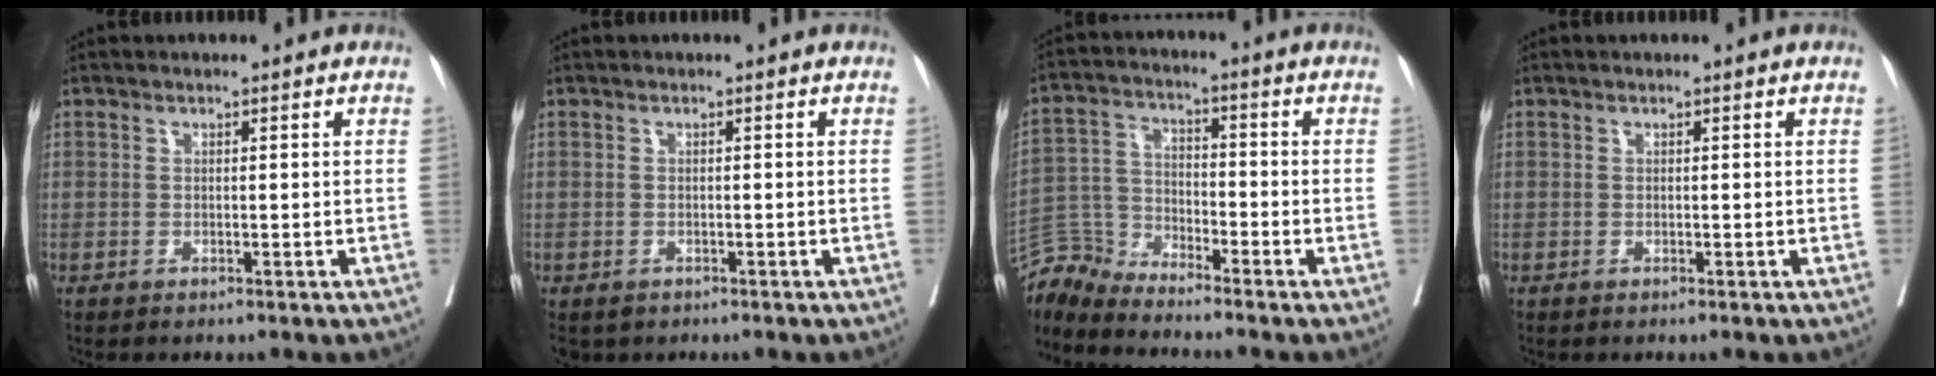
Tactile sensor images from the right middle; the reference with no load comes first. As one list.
[{"total": 2.2, "force": [-1.3, 1.6, 0.6], "torque": [-0.011, -0.002, -0.019]}, {"total": 5.9, "force": [-5.8, -0.4, -0.9], "torque": [0.012, 0.006, -0.115]}, {"total": 0.0}]